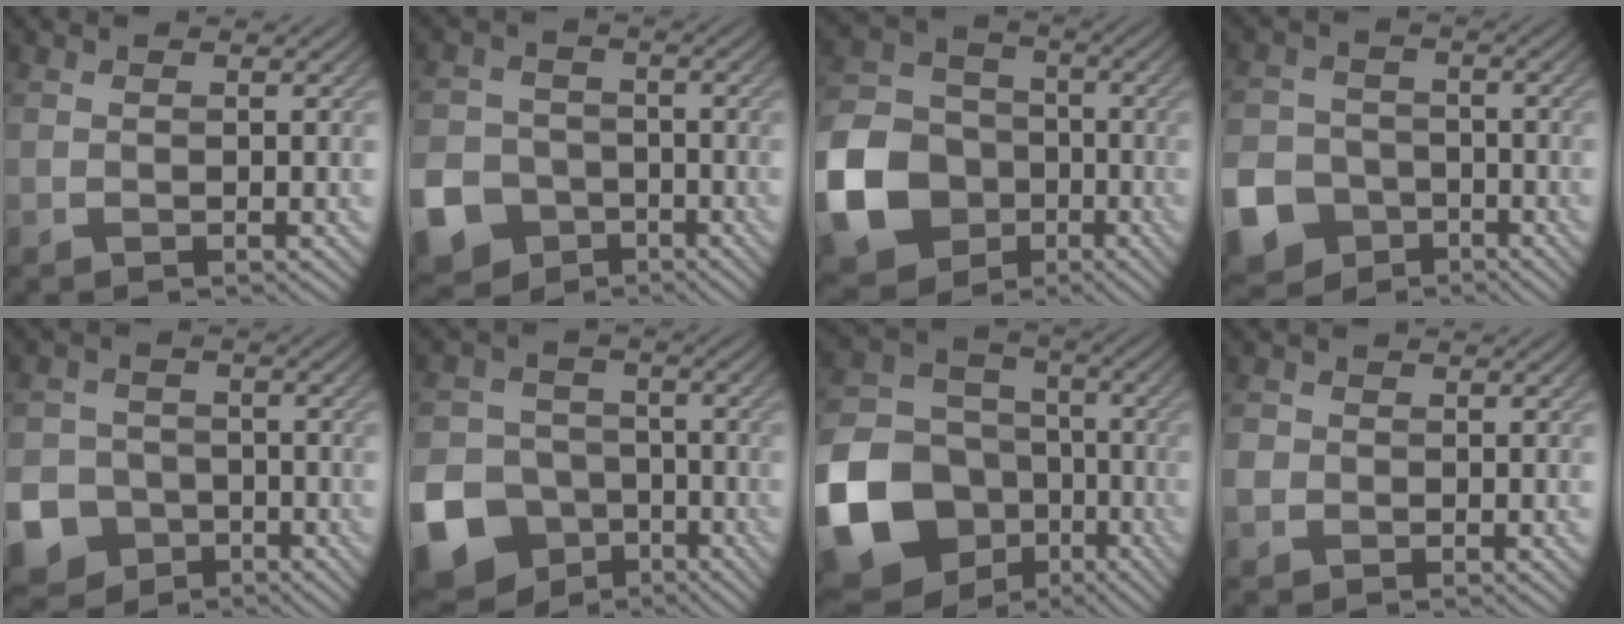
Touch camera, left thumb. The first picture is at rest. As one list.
[{"total": 11.6, "force": [-5.9, 9.3, 3.7], "torque": [-0.110, -0.050, -0.121]}, {"total": 15.0, "force": [-5.2, 12.2, 7.1], "torque": [-0.221, -0.035, -0.104]}, {"total": 11.9, "force": [-6.1, 9.4, 3.9], "torque": [-0.114, -0.053, -0.123]}, {"total": 12.8, "force": [-6.4, 10.7, 3.2], "torque": [-0.112, -0.058, -0.119]}, {"total": 16.7, "force": [-8.3, 13.5, 5.3], "torque": [-0.161, -0.066, -0.149]}, {"total": 19.1, "force": [-7.4, 15.3, 8.8], "torque": [-0.244, -0.043, -0.132]}, {"total": 1.6, "force": [-0.3, 1.5, 0.5], "torque": [-0.011, -0.002, -0.011]}]